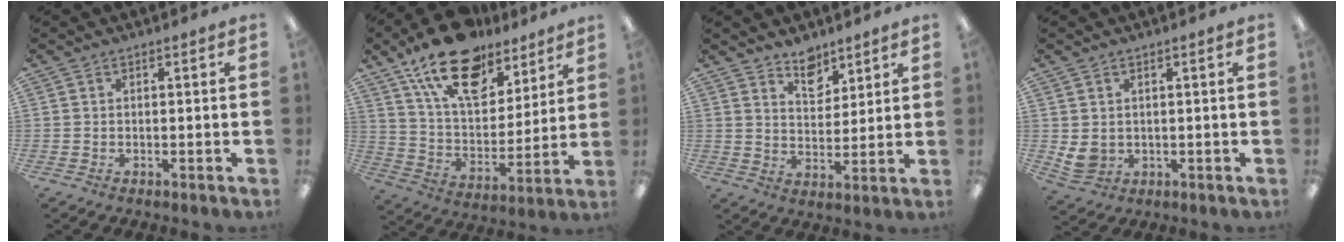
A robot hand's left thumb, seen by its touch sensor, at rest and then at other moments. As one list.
[{"total": 20.2, "force": [13.9, 10.1, 10.7], "torque": [-0.186, -0.075, 0.245]}, {"total": 7.2, "force": [5.8, 3.9, 1.9], "torque": [-0.017, -0.035, 0.104]}, {"total": 3.9, "force": [1.2, 3.3, 1.8], "torque": [-0.050, -0.006, 0.024]}]